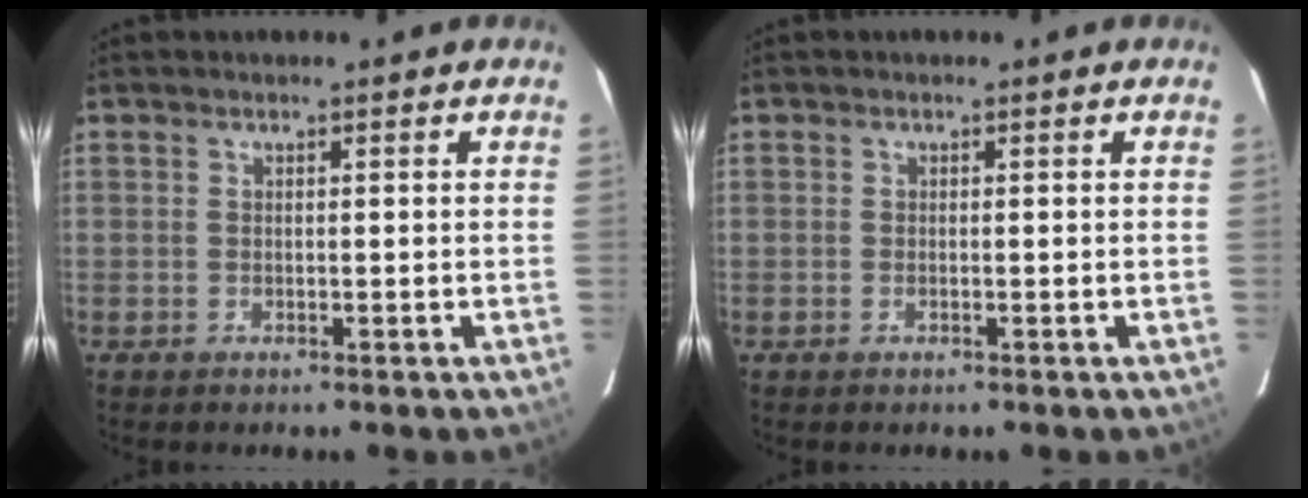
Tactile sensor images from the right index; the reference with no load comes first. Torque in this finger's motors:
{"motor_torque": [-0.11, 0.03, -0.05, 0.00]}